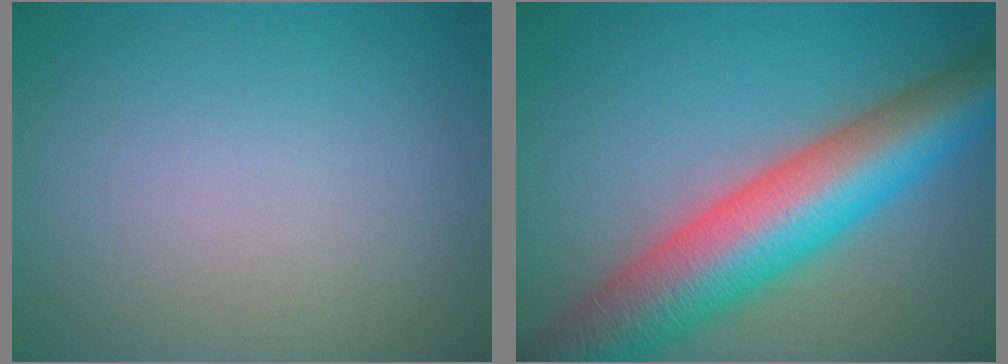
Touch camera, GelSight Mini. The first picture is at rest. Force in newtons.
{"total": 11.7, "press": 11.7, "slide": 0.6}